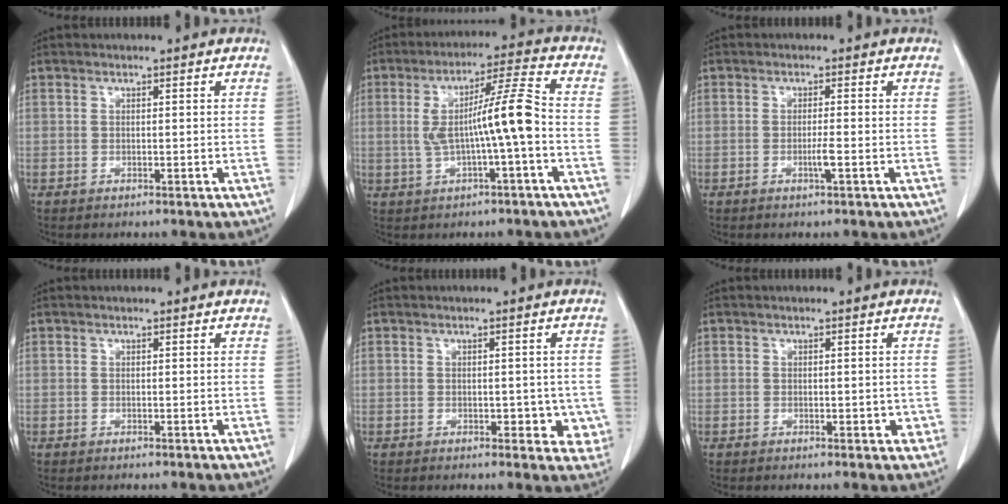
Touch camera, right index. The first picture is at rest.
{"total": 9.6, "force": [-0.9, -0.1, 9.5], "torque": [-0.167, 0.022, -0.017]}
{"total": 1.9, "force": [-0.6, -0.3, 1.7], "torque": [-0.034, -0.003, -0.012]}
{"total": 0.0}
{"total": 4.5, "force": [-0.5, 2.9, 3.5], "torque": [-0.018, 0.004, -0.002]}
{"total": 2.0, "force": [-0.2, 1.2, 1.6], "torque": [-0.014, 0.004, 0.001]}